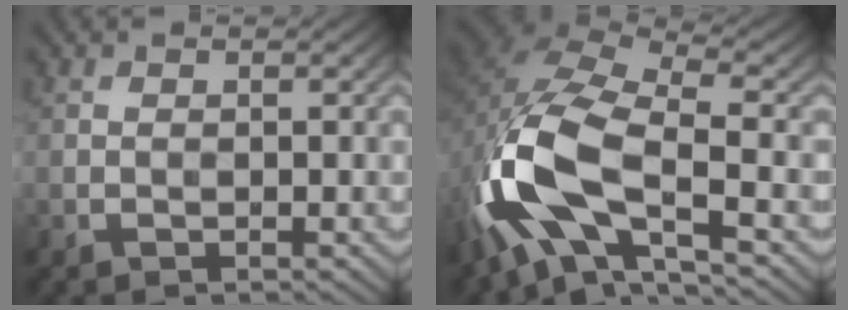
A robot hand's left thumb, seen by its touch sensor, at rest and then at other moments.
{"total": 15.1, "force": [-5.1, 7.2, 12.3], "torque": [-0.283, -0.023, -0.102]}